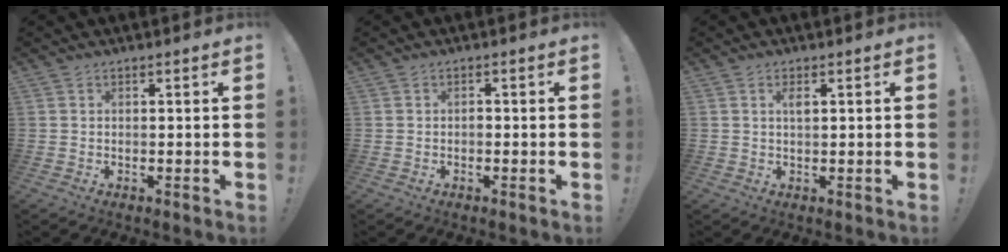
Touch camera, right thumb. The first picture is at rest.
{"total": 1.0, "force": [-0.8, 0.5, 0.4], "torque": [-0.011, 0.003, -0.014]}
{"total": 2.0, "force": [0.8, 0.7, 1.7], "torque": [-0.025, -0.001, 0.011]}